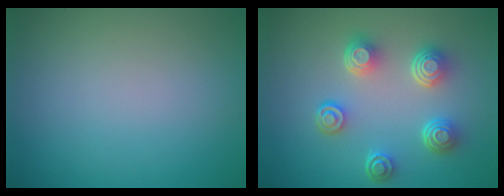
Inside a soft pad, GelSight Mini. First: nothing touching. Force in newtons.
{"total": 5.1, "press": 3.8, "slide": 3.4}